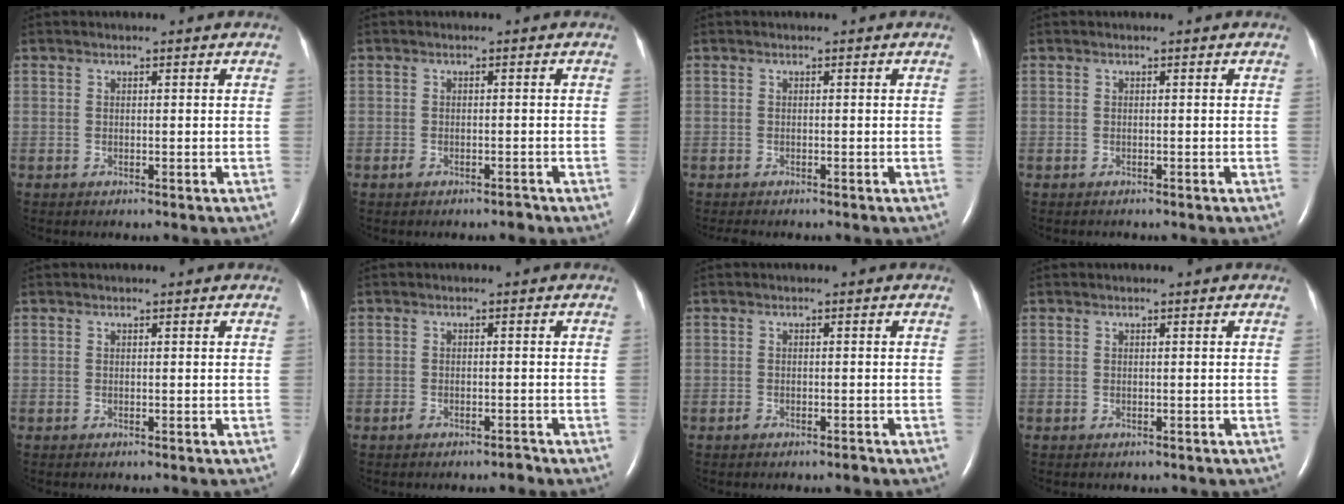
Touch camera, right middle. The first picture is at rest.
{"total": 1.4, "force": [-1.1, 0.5, 0.7], "torque": [-0.012, 0.000, -0.014]}
{"total": 1.1, "force": [-1.0, 0.2, 0.5], "torque": [-0.012, -0.004, -0.012]}
{"total": 0.5, "force": [-0.5, 0.2, 0.1], "torque": [-0.012, -0.002, -0.006]}
{"total": 0.0}
{"total": 1.4, "force": [-1.2, 0.5, 0.5], "torque": [-0.009, 0.000, -0.018]}
{"total": 1.0, "force": [-0.9, 0.3, 0.5], "torque": [-0.008, 0.000, -0.013]}
{"total": 0.8, "force": [-0.6, 0.4, 0.3], "torque": [-0.013, 0.001, -0.002]}